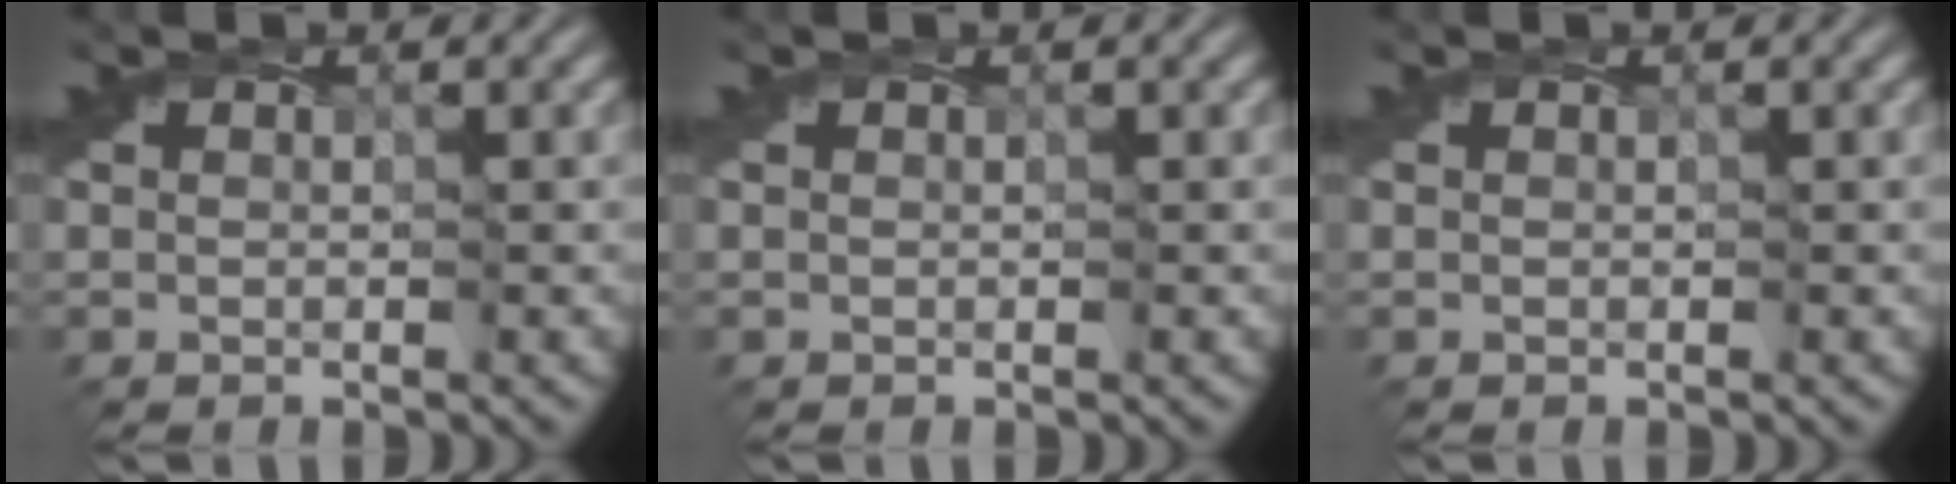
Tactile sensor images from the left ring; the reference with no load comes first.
{"total": 0.0}
{"total": 0.0}